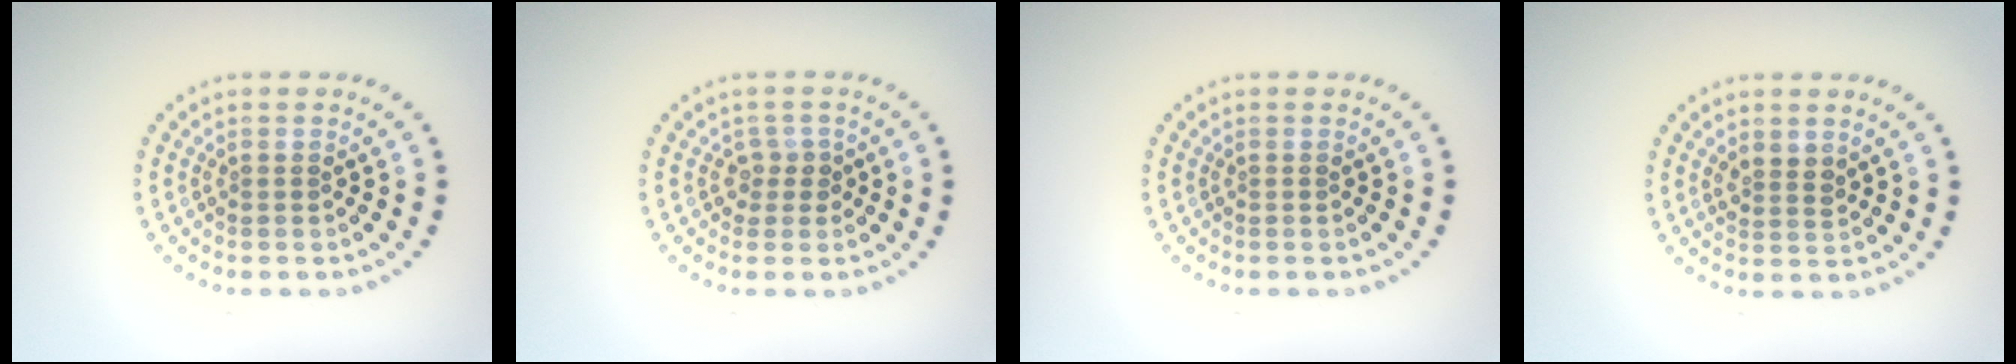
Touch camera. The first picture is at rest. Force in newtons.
{"total": 1.5, "press": 1.1, "slide": 1.0}
{"total": 0.0}
{"total": 1.6, "press": 1.4, "slide": 0.8}